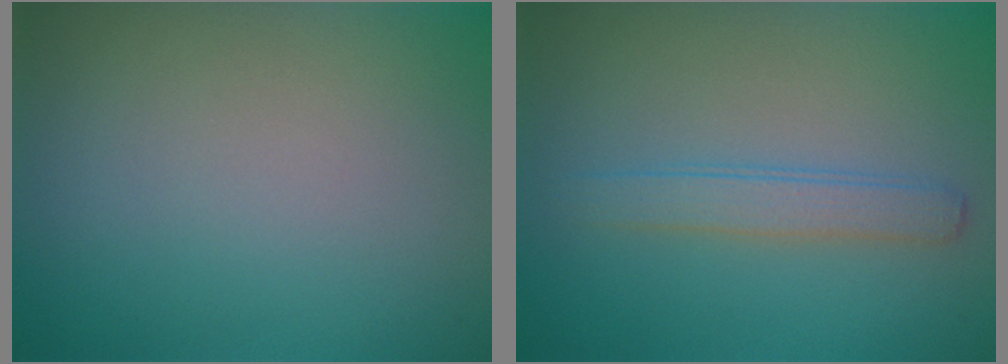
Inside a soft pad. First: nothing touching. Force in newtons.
{"total": 2.1, "press": 2.1, "slide": 0.1}